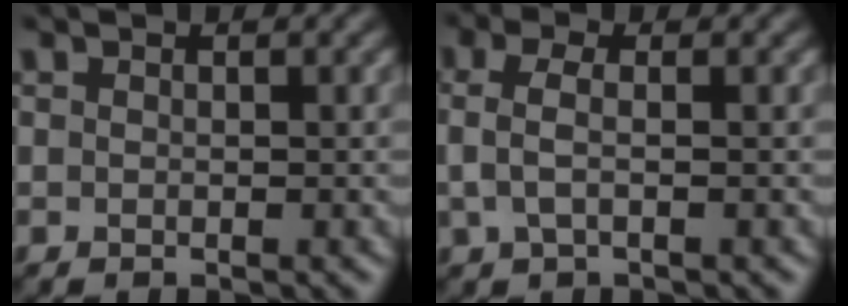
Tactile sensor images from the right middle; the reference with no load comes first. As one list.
[{"total": 2.3, "force": [0.1, 0.9, 2.1], "torque": [-0.049, 0.004, -0.001]}]